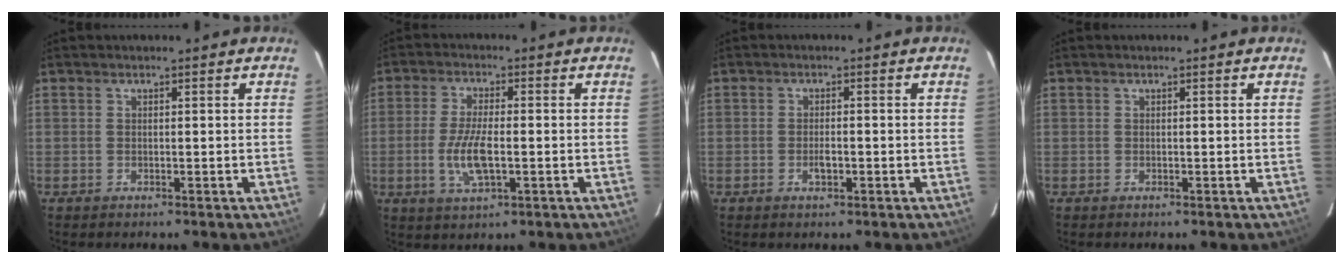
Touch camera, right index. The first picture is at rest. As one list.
[{"total": 7.9, "force": [-1.7, 2.6, 7.2], "torque": [-0.150, -0.007, -0.032]}, {"total": 2.3, "force": [-0.9, 1.0, 1.9], "torque": [-0.038, 0.000, -0.015]}, {"total": 0.0}]